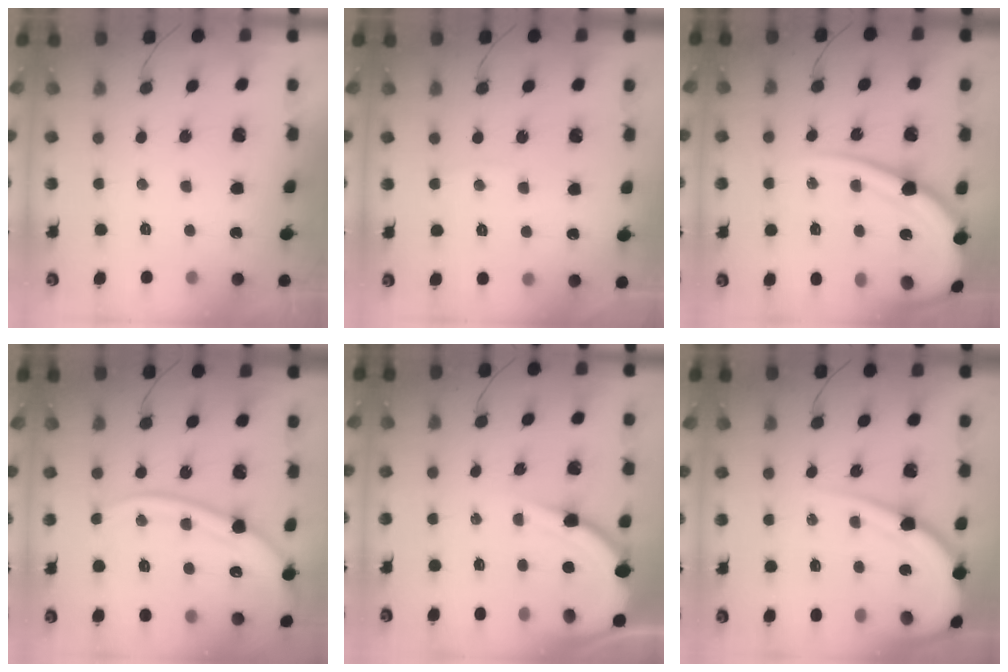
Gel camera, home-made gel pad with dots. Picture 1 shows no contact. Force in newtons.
{"total": 2.8, "press": 2.8, "slide": 0.3}
{"total": 20.2, "press": 20.1, "slide": 2.3}
{"total": 16.7, "press": 16.6, "slide": 1.8}
{"total": 12.7, "press": 12.6, "slide": 1.5}
{"total": 16.0, "press": 15.9, "slide": 1.8}